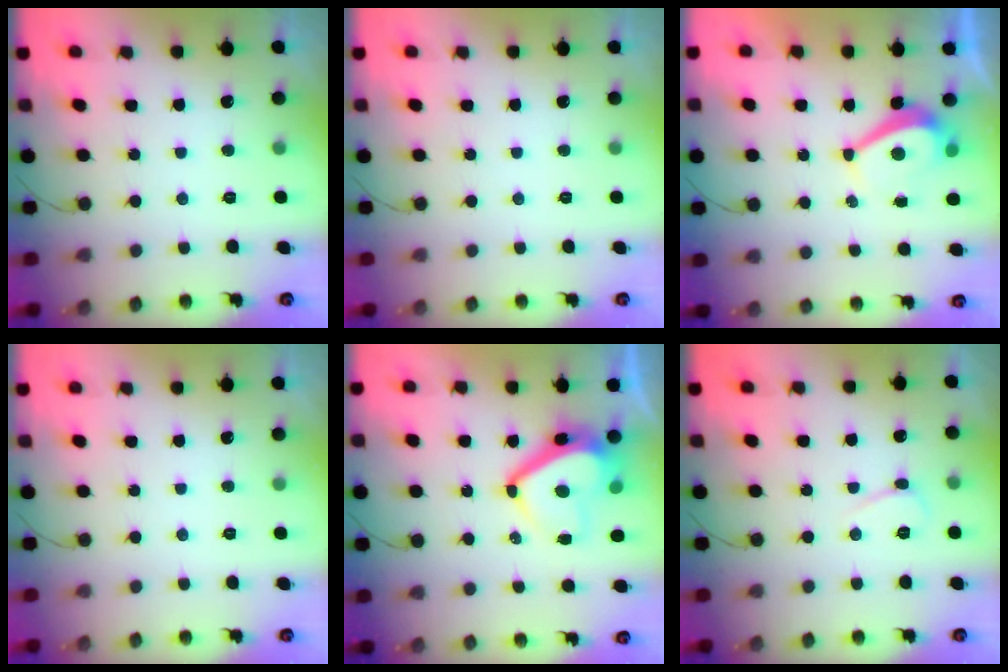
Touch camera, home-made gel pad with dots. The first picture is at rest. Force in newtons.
{"total": 0.0}
{"total": 3.9, "press": 3.8, "slide": 0.8}
{"total": 0.0}
{"total": 10.9, "press": 10.8, "slide": 1.3}
{"total": 4.0, "press": 3.9, "slide": 0.5}